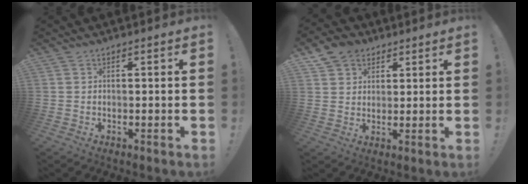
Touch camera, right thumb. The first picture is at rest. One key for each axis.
{"total": 6.9, "fx": 4.1, "fy": 5.3, "fz": 1.7, "tx": -0.025, "ty": -0.022, "tz": 0.082}